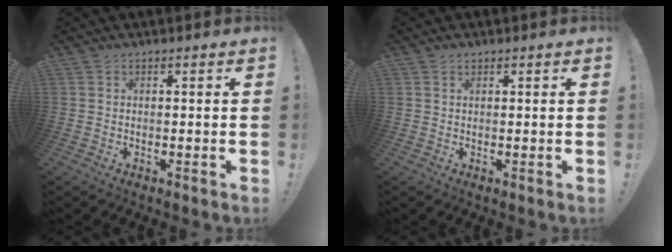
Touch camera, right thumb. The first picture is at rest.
{"total": 0.8, "force": [0.7, 0.4, 0.2], "torque": [-0.003, -0.001, 0.013]}